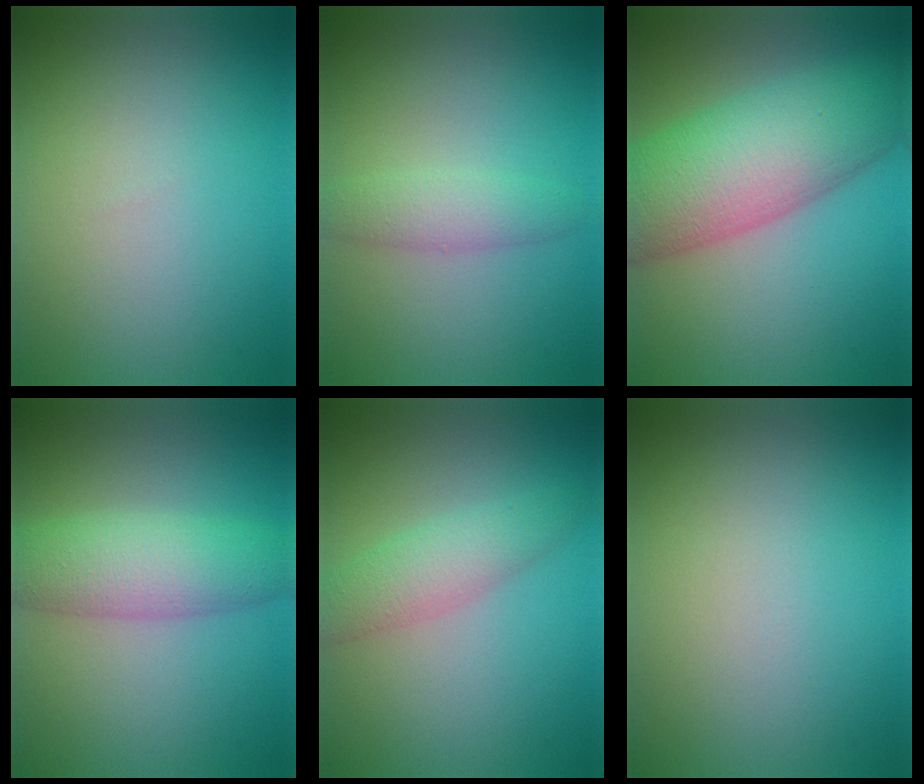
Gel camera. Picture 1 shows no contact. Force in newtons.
{"total": 2.5, "press": 2.5, "slide": 0.1}
{"total": 11.6, "press": 11.6, "slide": 0.4}
{"total": 5.5, "press": 5.5, "slide": 0.1}
{"total": 3.5, "press": 3.5, "slide": 0.1}
{"total": 0.0}